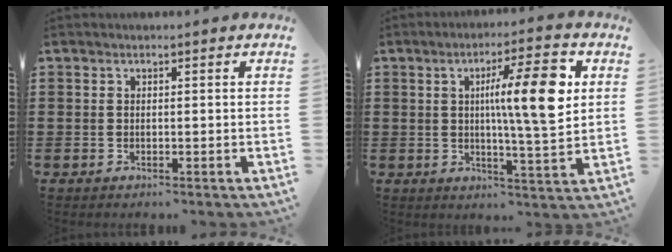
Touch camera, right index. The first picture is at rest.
{"total": 11.5, "force": [2.8, 1.5, 11.0], "torque": [-0.180, -0.003, 0.034]}